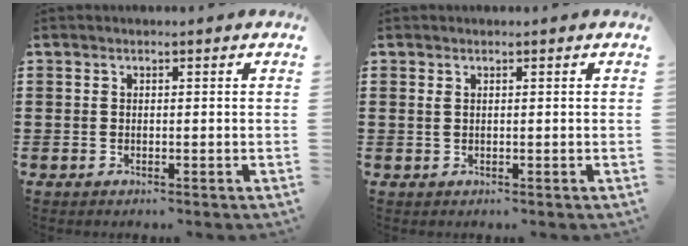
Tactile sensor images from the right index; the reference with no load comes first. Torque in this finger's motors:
{"motor_torque": [-0.23, 0.26, 0.02, 0.03]}